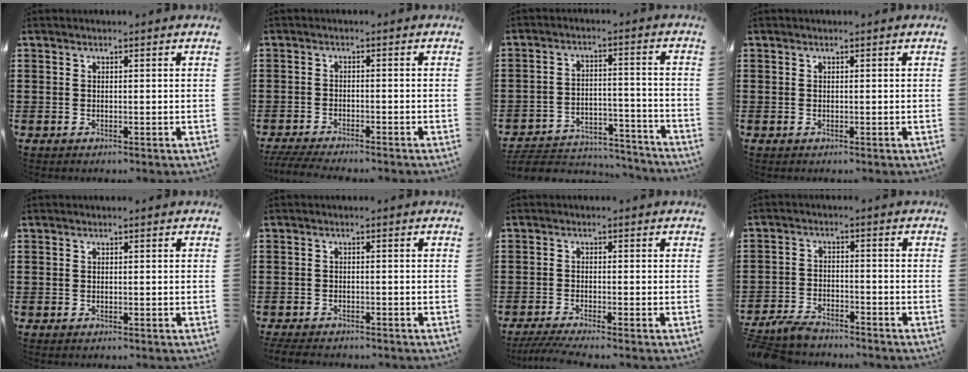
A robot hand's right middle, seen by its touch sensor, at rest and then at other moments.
{"total": 3.1, "force": [-3.0, 0.0, 0.9], "torque": [-0.032, -0.010, -0.063]}
{"total": 5.3, "force": [-5.1, 1.0, 1.0], "torque": [-0.024, 0.005, -0.103]}
{"total": 0.0}
{"total": 0.0}
{"total": 2.0, "force": [-1.9, 0.2, 0.3], "torque": [-0.011, -0.003, -0.040]}
{"total": 2.5, "force": [-2.0, -0.2, 1.5], "torque": [-0.033, -0.007, -0.040]}
{"total": 4.2, "force": [-4.0, 1.0, 1.1], "torque": [-0.036, 0.004, -0.085]}